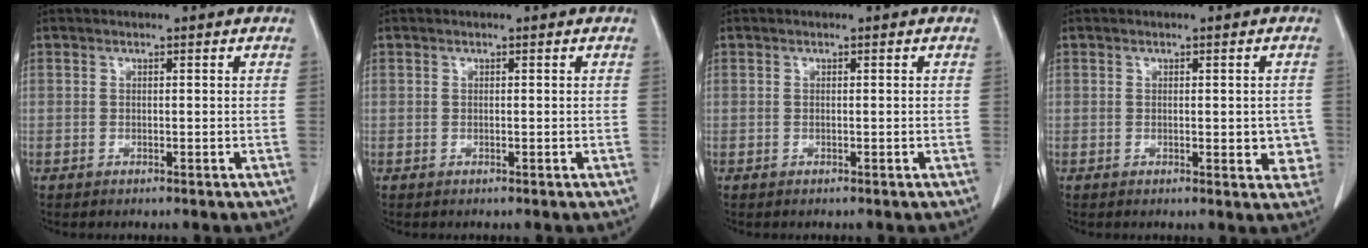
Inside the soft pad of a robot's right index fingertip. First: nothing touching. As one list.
[{"total": 0.0}, {"total": 0.0}, {"total": 3.8, "force": [-0.5, 1.7, 3.3], "torque": [-0.024, -0.002, -0.005]}]